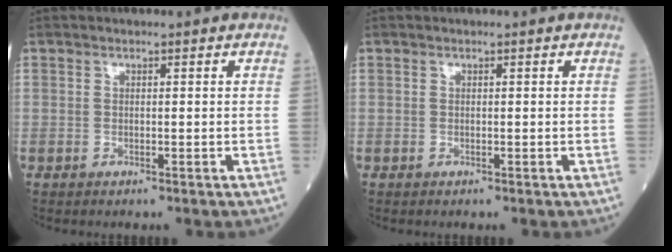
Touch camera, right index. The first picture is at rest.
{"total": 0.0}